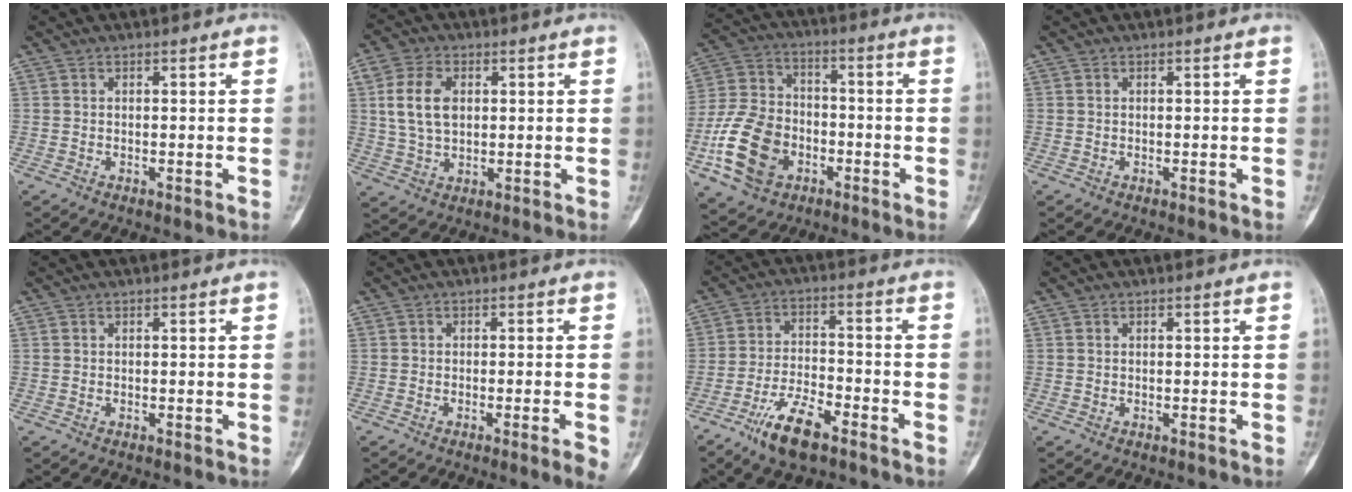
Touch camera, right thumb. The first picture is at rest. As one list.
[{"total": 8.6, "force": [1.8, 5.7, 6.3], "torque": [-0.120, 0.004, 0.039]}, {"total": 16.1, "force": [-5.9, 11.6, 9.6], "torque": [-0.175, 0.026, -0.108]}, {"total": 0.0}, {"total": 0.0}, {"total": 3.9, "force": [-1.6, -0.1, 3.6], "torque": [-0.058, -0.006, -0.025]}, {"total": 10.1, "force": [-6.5, 3.3, 7.0], "torque": [-0.135, 0.028, -0.119]}, {"total": 0.0}]